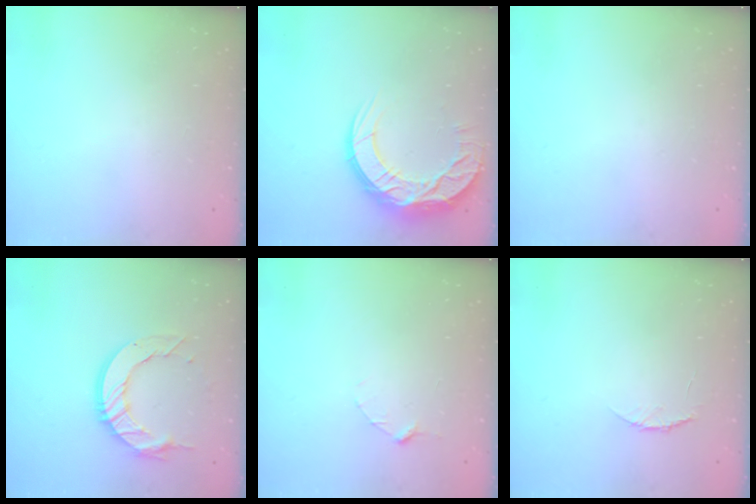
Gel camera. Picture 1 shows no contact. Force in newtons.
{"total": 14.8, "press": 14.8, "slide": 1.0}
{"total": 0.0}
{"total": 12.5, "press": 12.4, "slide": 0.9}
{"total": 2.9, "press": 2.9, "slide": 0.3}
{"total": 3.7, "press": 3.6, "slide": 0.4}